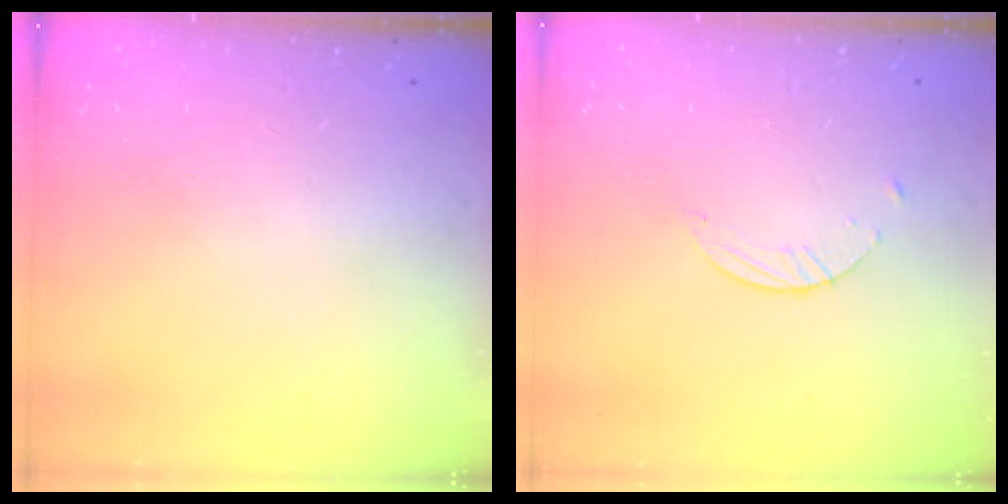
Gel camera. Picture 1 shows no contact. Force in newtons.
{"total": 2.1, "press": 2.1, "slide": 0.2}